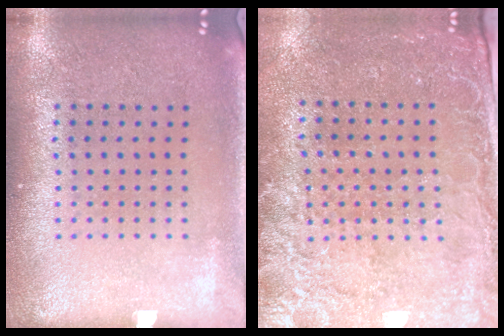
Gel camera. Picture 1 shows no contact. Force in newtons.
{"total": 2.8, "press": 2.6, "slide": 1.1}